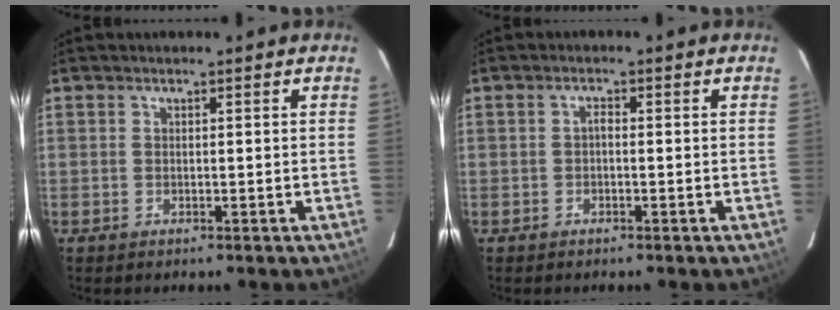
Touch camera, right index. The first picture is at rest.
{"total": 0.9, "force": [-0.4, 0.4, 0.7], "torque": [-0.012, 0.005, -0.009]}